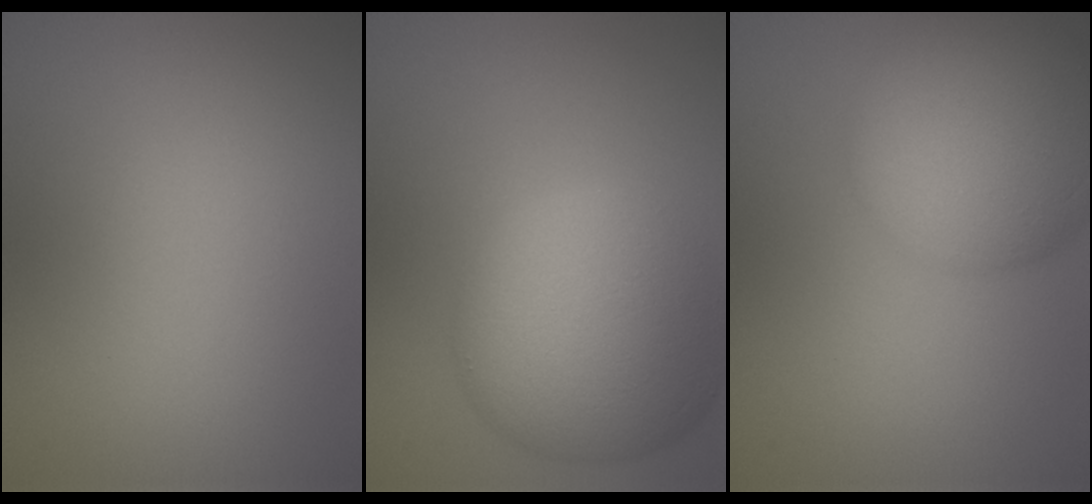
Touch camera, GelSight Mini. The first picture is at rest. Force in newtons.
{"total": 11.2, "press": 11.1, "slide": 0.4}
{"total": 10.4, "press": 10.4, "slide": 0.6}